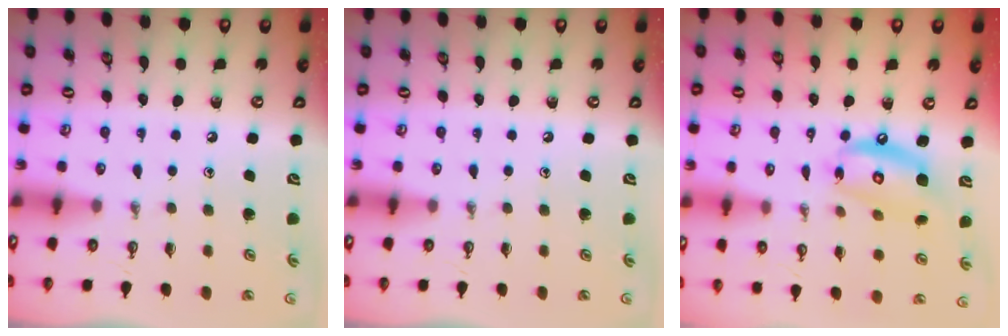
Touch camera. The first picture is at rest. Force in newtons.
{"total": 0.0}
{"total": 12.3, "press": 12.3, "slide": 1.2}